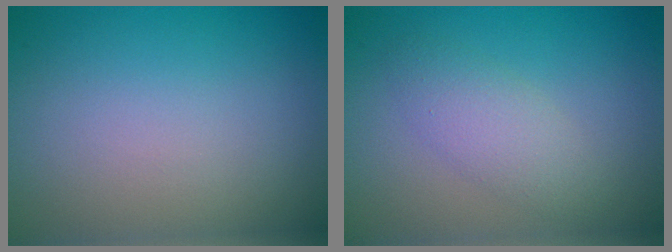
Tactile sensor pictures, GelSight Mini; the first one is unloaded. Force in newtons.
{"total": 2.5, "press": 2.5, "slide": 0.2}